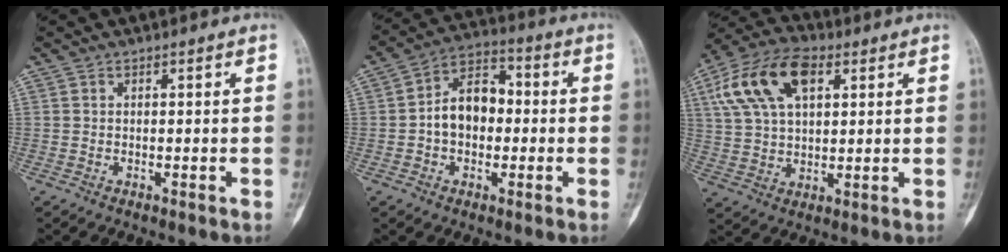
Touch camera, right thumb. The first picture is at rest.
{"total": 10.0, "force": [-0.7, 7.0, 7.1], "torque": [-0.094, 0.034, -0.026]}
{"total": 15.7, "force": [5.9, 8.9, 11.6], "torque": [-0.213, 0.012, 0.106]}